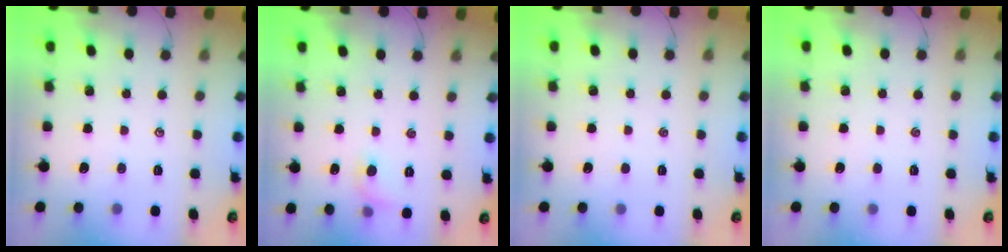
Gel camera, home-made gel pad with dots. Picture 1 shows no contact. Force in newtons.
{"total": 5.6, "press": 5.4, "slide": 1.3}
{"total": 0.0}
{"total": 0.0}